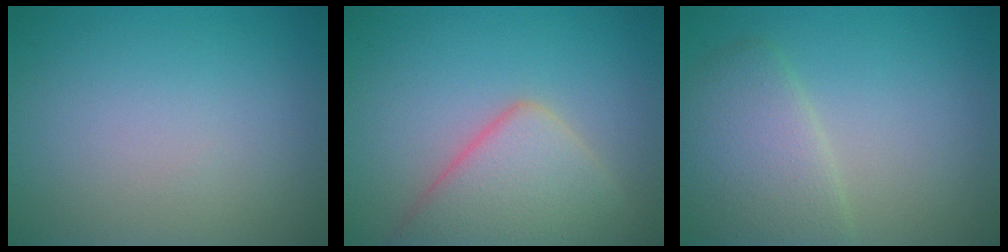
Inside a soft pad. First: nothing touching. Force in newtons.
{"total": 6.0, "press": 6.0, "slide": 0.4}
{"total": 4.4, "press": 4.4, "slide": 0.2}